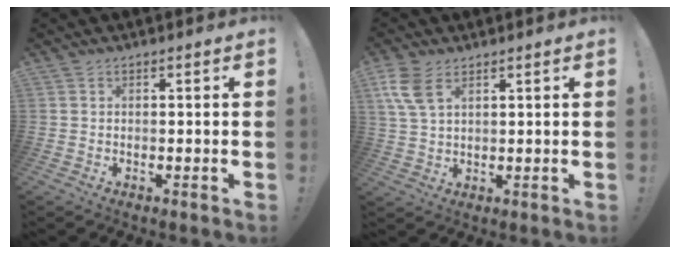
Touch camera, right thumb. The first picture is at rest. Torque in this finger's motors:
{"motor_torque": [0.02, 0.22, 0.27, 0.22, 0.01]}